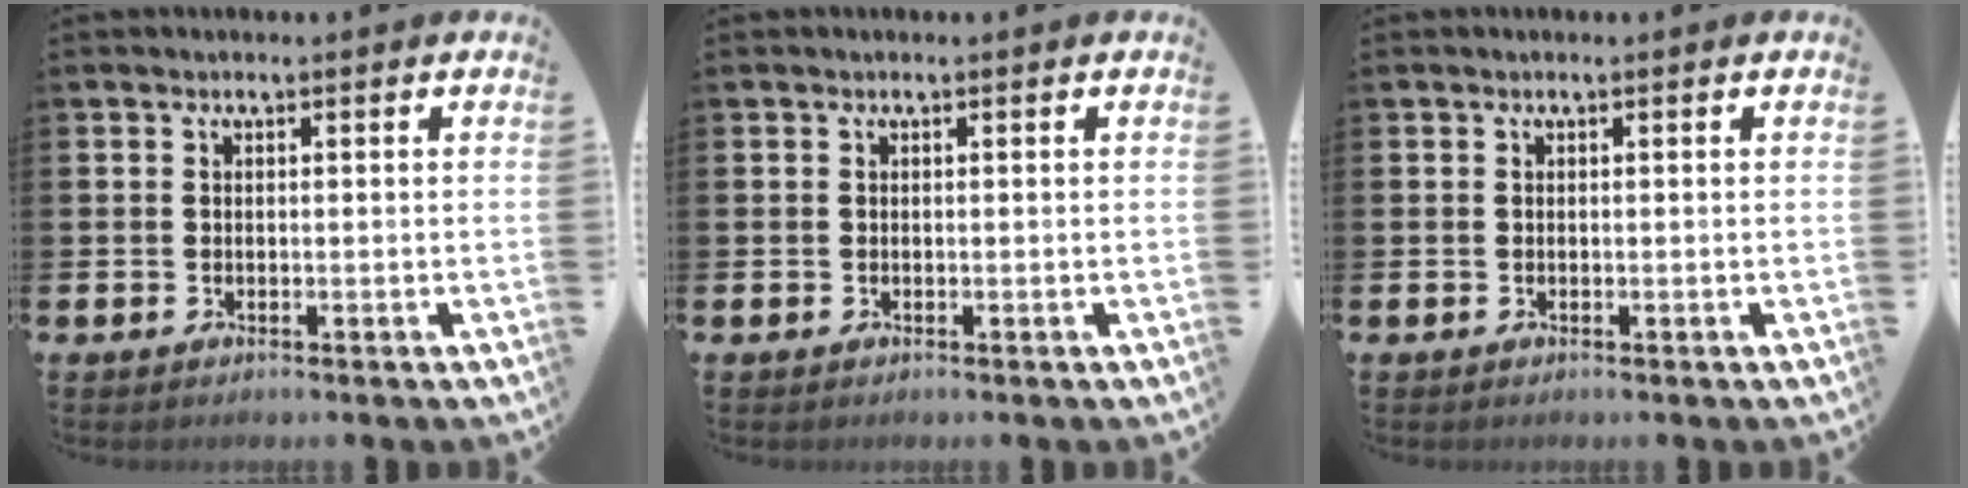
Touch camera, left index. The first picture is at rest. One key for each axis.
{"total": 0.0}
{"total": 0.0}